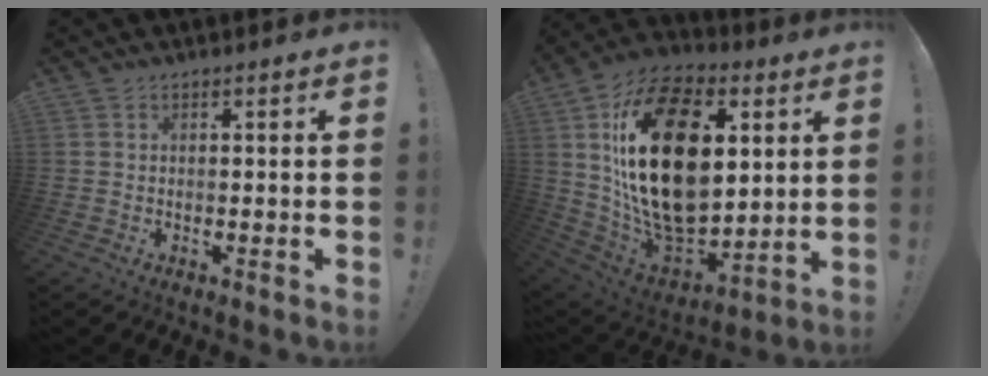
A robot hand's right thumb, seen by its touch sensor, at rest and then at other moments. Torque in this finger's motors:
{"motor_torque": [1.28, 3.73, 2.53, 0.25, 1.05]}